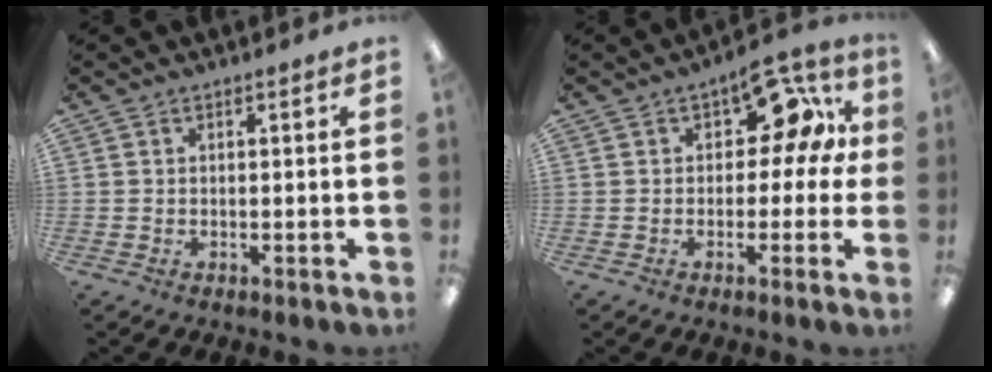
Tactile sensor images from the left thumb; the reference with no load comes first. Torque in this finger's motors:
{"motor_torque": [0.21, 0.16, -0.25, 0.20, 0.01]}